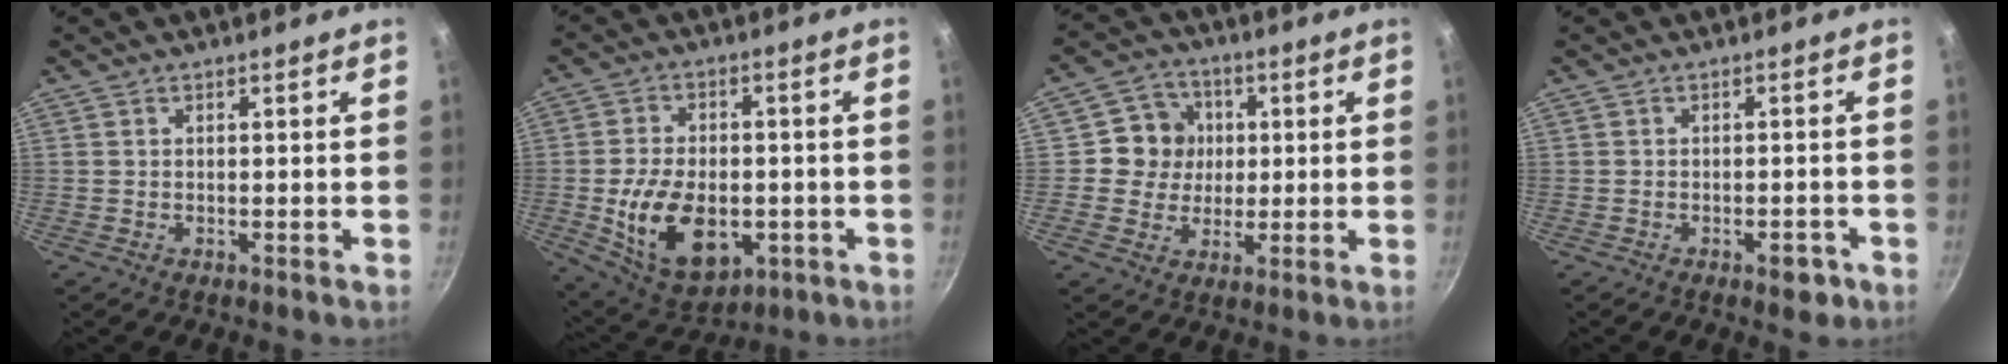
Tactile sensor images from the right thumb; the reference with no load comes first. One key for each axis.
{"total": 16.2, "fx": -3.4, "fy": 10.3, "fz": 12.0, "tx": -0.189, "ty": 0.003, "tz": -0.038}
{"total": 8.4, "fx": 1.1, "fy": 8.0, "fz": 2.4, "tx": 0.002, "ty": 0.008, "tz": 0.006}
{"total": 3.4, "fx": -1.8, "fy": 1.6, "fz": 2.4, "tx": -0.021, "ty": 0.016, "tz": -0.017}